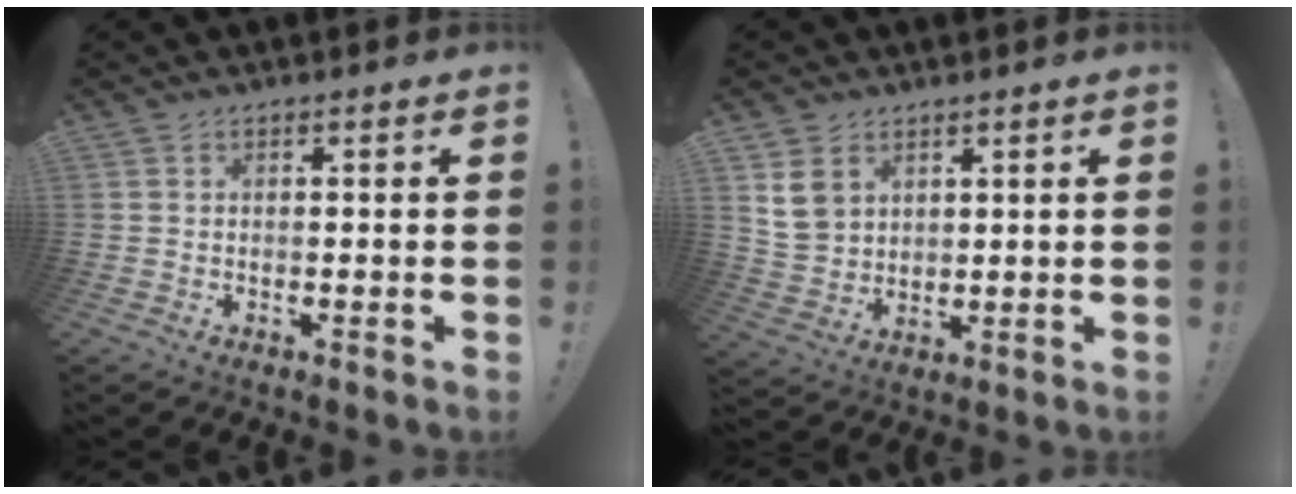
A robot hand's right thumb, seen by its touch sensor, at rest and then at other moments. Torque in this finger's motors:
{"motor_torque": [0.31, -0.07, 0.45, 0.44, 0.06]}